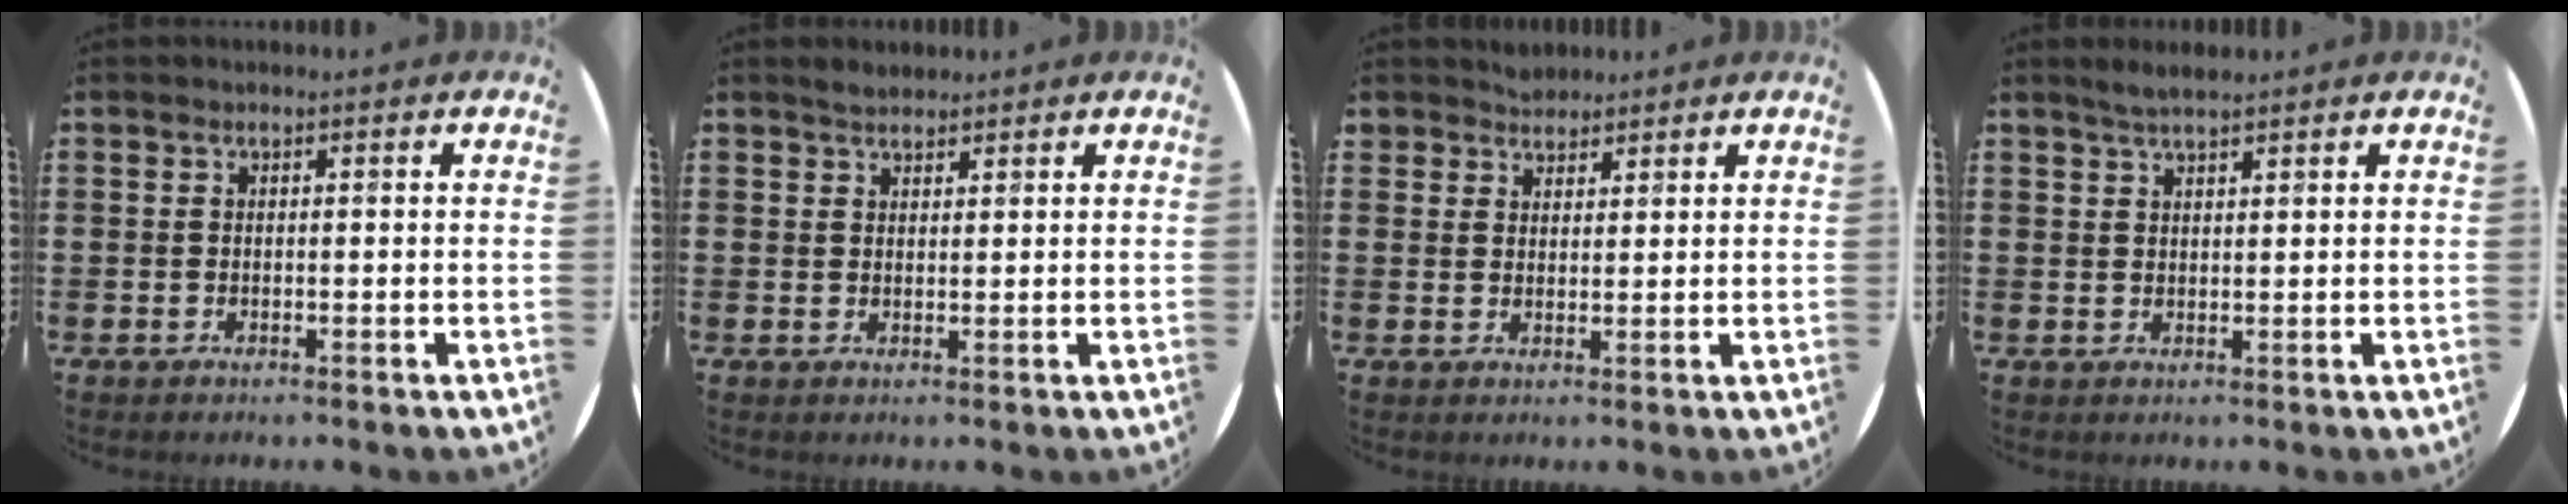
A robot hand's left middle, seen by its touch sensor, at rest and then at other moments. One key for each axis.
{"total": 1.7, "fx": 1.6, "fy": 0.5, "fz": 0.3, "tx": -0.008, "ty": 0.004, "tz": 0.030}
{"total": 2.3, "fx": 2.2, "fy": 0.6, "fz": -0.4, "tx": 0.003, "ty": 0.001, "tz": 0.044}
{"total": 2.2, "fx": 1.9, "fy": 0.1, "fz": 1.1, "tx": -0.024, "ty": 0.003, "tz": 0.035}